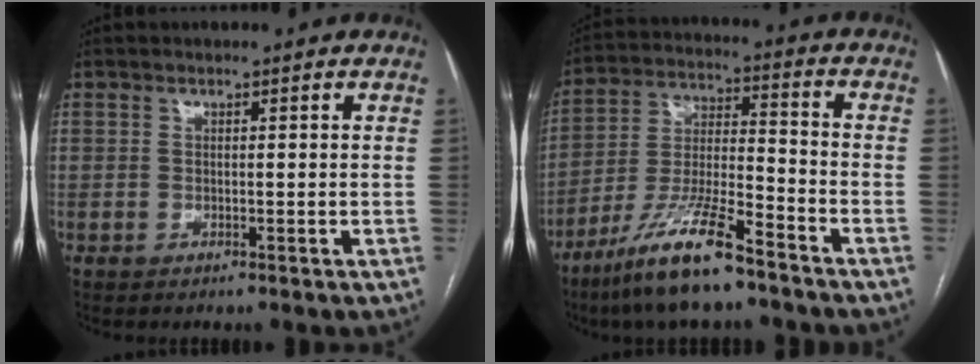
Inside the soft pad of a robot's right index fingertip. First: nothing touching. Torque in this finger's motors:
{"motor_torque": [1.12, -1.02, 0.76, 0.19]}